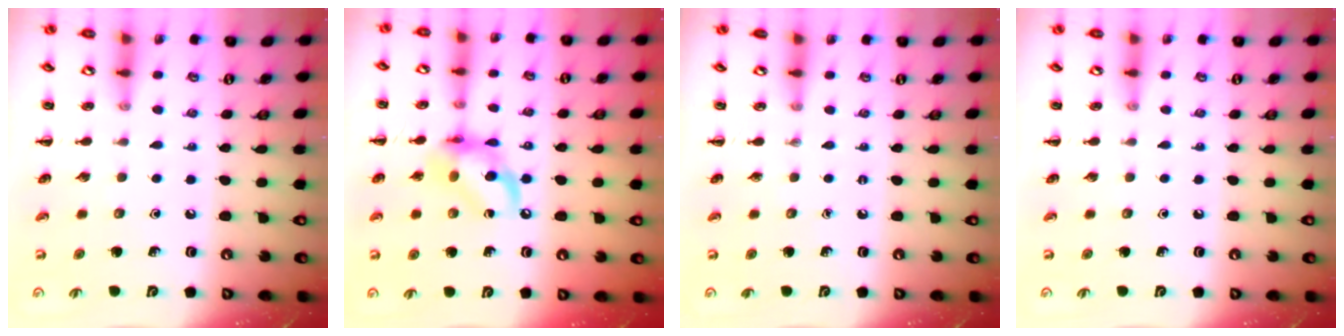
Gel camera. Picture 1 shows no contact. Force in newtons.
{"total": 12.1, "press": 11.8, "slide": 2.8}
{"total": 0.0}
{"total": 0.0}